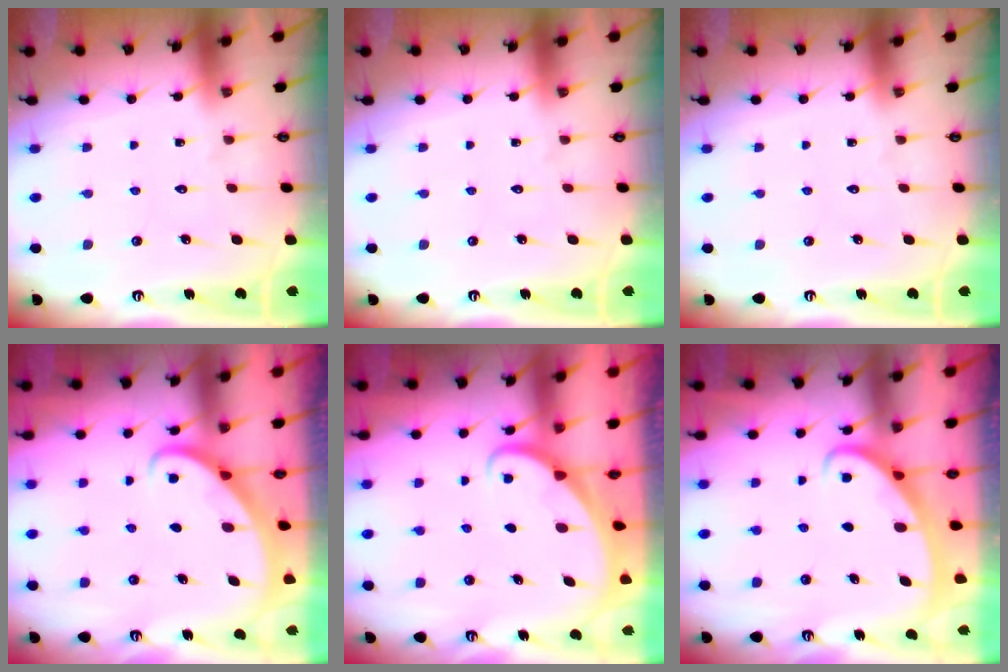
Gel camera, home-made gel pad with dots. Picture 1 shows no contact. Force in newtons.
{"total": 0.0}
{"total": 0.0}
{"total": 2.8, "press": 2.8, "slide": 0.2}
{"total": 1.9, "press": 1.9, "slide": 0.1}
{"total": 2.6, "press": 2.6, "slide": 0.4}